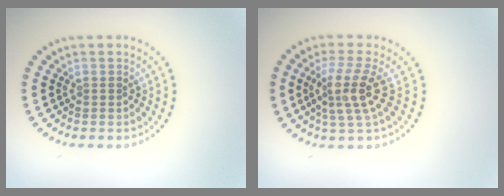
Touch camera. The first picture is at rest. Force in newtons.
{"total": 3.7, "press": 2.8, "slide": 2.4}